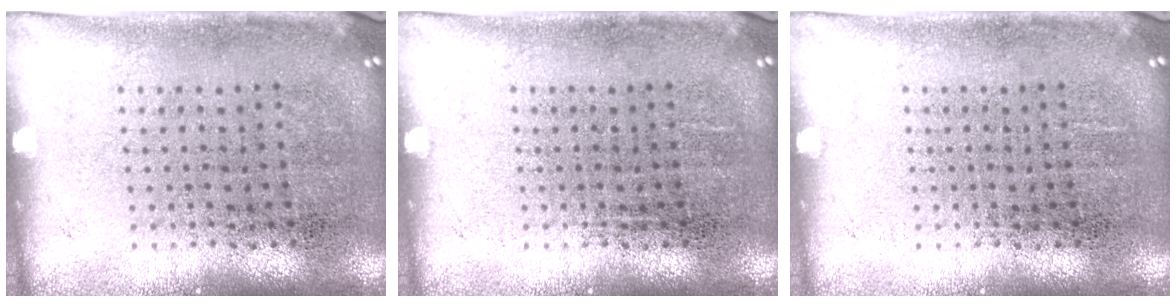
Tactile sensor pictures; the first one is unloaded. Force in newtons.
{"total": 0.0}
{"total": 0.0}